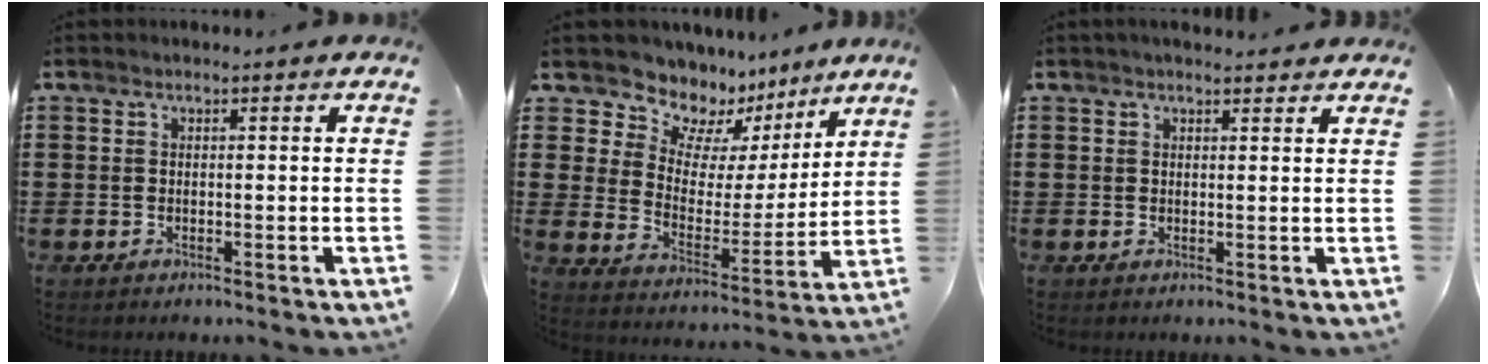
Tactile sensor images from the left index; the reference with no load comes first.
{"total": 7.8, "force": [6.6, 4.0, 0.7], "torque": [-0.054, -0.051, 0.117]}
{"total": 1.5, "force": [1.3, 0.2, 0.6], "torque": [-0.014, 0.003, 0.025]}